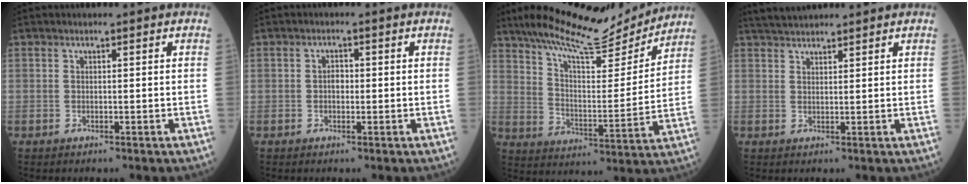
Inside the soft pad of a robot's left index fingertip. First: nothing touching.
{"total": 1.4, "force": [-0.3, 1.0, 1.0], "torque": [-0.016, 0.001, -0.006]}
{"total": 16.7, "force": [15.1, 2.5, 6.7], "torque": [-0.116, -0.010, 0.234]}
{"total": 4.6, "force": [4.3, 0.7, 1.5], "torque": [-0.029, 0.027, 0.079]}